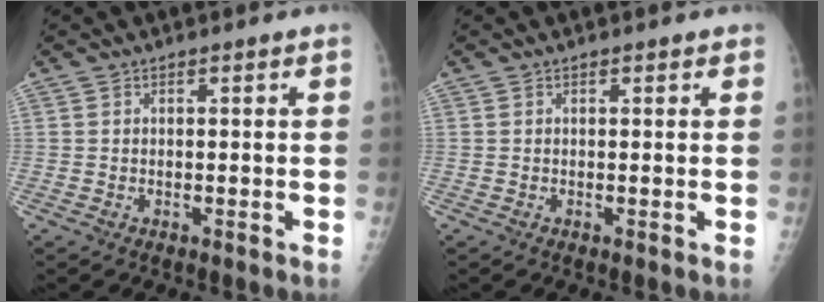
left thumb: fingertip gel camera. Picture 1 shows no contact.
{"total": 0.7, "force": [0.5, 0.4, 0.4], "torque": [-0.002, -0.002, 0.003]}